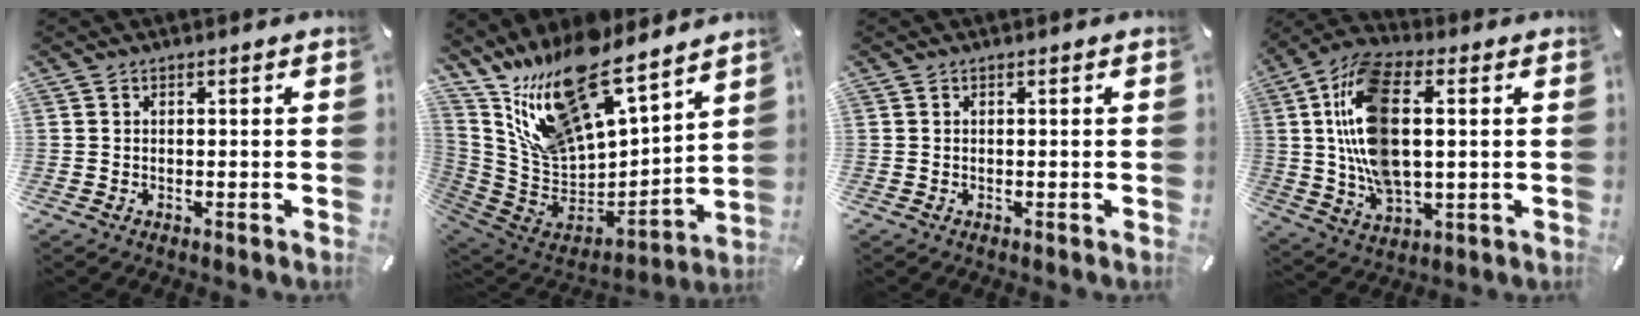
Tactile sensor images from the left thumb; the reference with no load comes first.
{"total": 19.4, "force": [15.1, 7.9, 9.3], "torque": [-0.193, -0.105, 0.274]}
{"total": 0.0}
{"total": 16.5, "force": [2.7, 8.5, 13.9], "torque": [-0.315, -0.002, 0.046]}